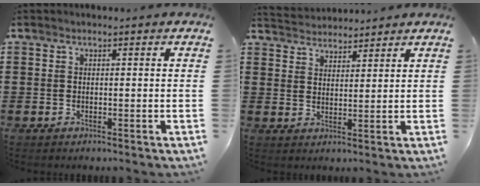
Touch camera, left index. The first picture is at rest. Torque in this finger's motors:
{"motor_torque": [0.54, -1.24, -0.13, 0.01]}